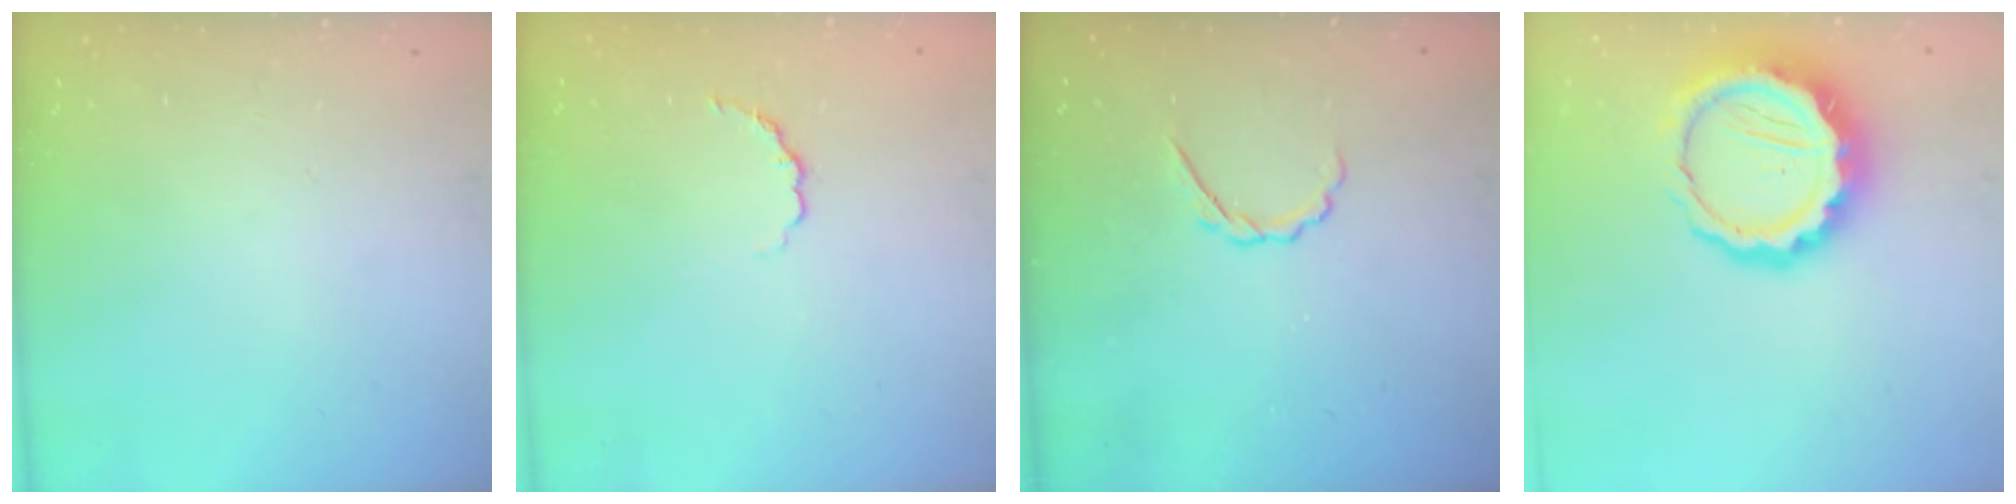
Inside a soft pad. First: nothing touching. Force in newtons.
{"total": 2.6, "press": 2.4, "slide": 1.0}
{"total": 2.4, "press": 2.3, "slide": 0.7}
{"total": 13.6, "press": 13.3, "slide": 2.9}